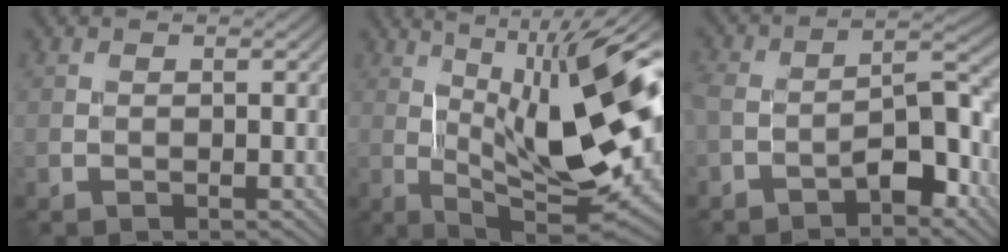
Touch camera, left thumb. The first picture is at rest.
{"total": 17.4, "force": [2.0, 5.8, 16.2], "torque": [-0.262, 0.020, 0.044]}
{"total": 7.7, "force": [-4.6, 3.0, 5.4], "torque": [-0.084, 0.009, -0.084]}